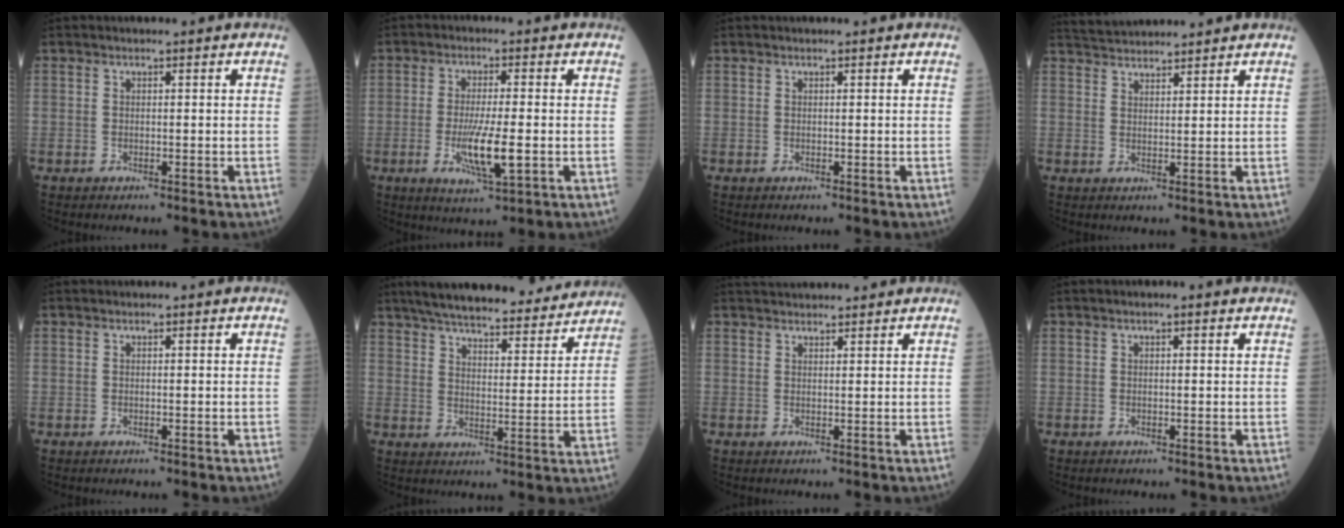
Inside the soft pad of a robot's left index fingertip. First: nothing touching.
{"total": 7.5, "force": [-1.7, 0.8, 7.2], "torque": [-0.140, -0.017, -0.029]}
{"total": 0.0}
{"total": 6.2, "force": [6.0, 0.1, 1.2], "torque": [-0.029, 0.036, 0.103]}
{"total": 0.0}
{"total": 24.2, "force": [21.6, 4.6, 9.9], "torque": [-0.158, 0.004, 0.288]}
{"total": 5.8, "force": [5.6, 0.7, 1.5], "torque": [-0.022, 0.036, 0.083]}
{"total": 0.9, "force": [0.6, 0.1, 0.7], "torque": [-0.013, 0.011, 0.008]}